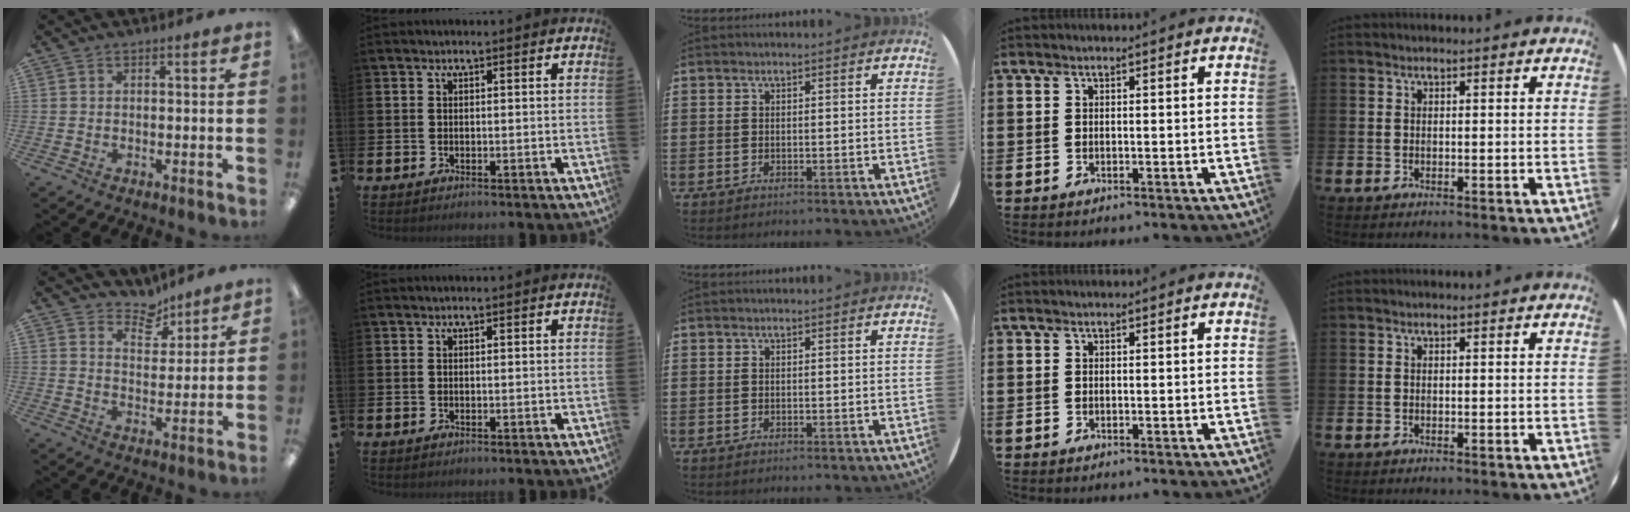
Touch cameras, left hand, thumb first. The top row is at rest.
{"thumb": {"total": 6.2, "force": [5.5, 2.8, 1.1], "torque": [-0.008, -0.040, 0.097]}}